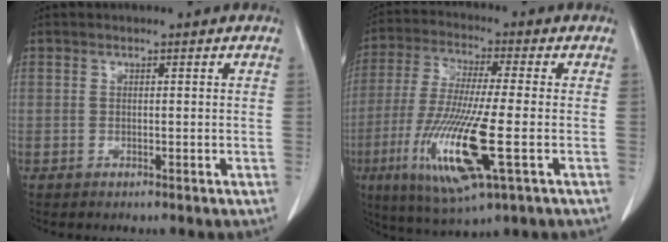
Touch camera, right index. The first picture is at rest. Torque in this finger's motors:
{"motor_torque": [1.92, -0.22, 0.97, 0.21]}